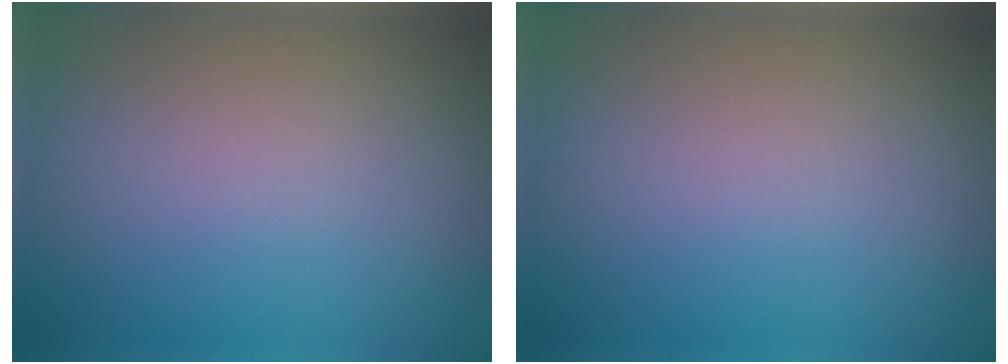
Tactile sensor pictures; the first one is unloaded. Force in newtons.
{"total": 0.0}